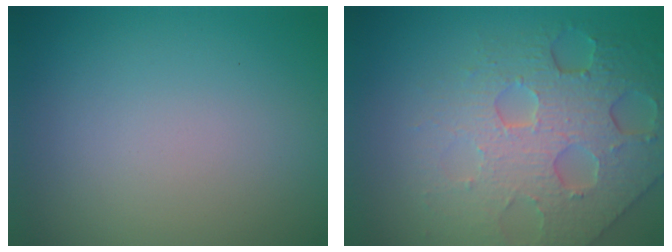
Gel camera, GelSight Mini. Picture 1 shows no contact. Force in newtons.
{"total": 8.2, "press": 5.6, "slide": 6.0}